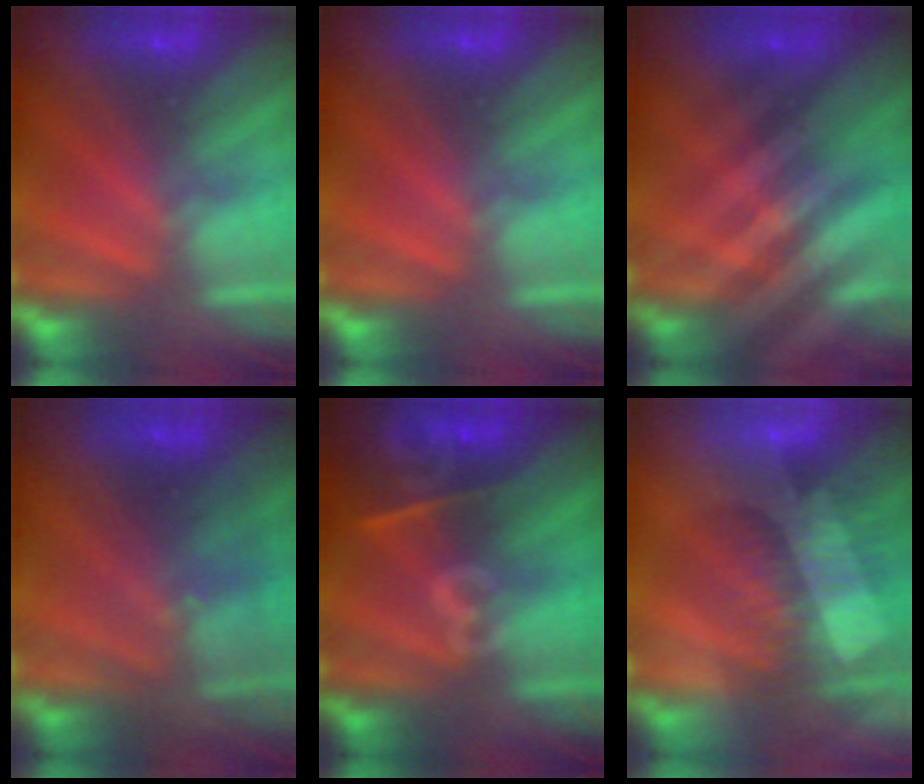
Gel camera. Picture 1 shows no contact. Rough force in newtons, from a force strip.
{"total": 0.0}
{"total": 2.4}
{"total": 3.0}
{"total": 6.8}
{"total": 3.3}